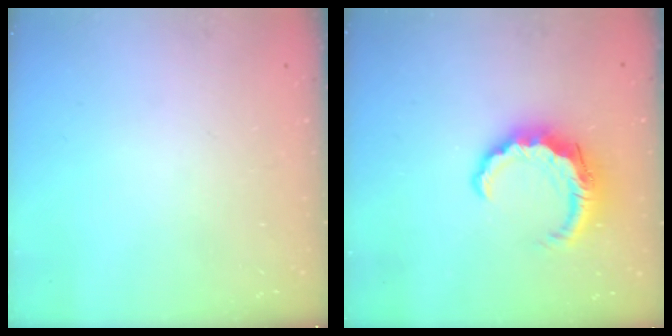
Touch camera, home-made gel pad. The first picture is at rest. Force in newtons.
{"total": 8.7, "press": 8.6, "slide": 1.4}